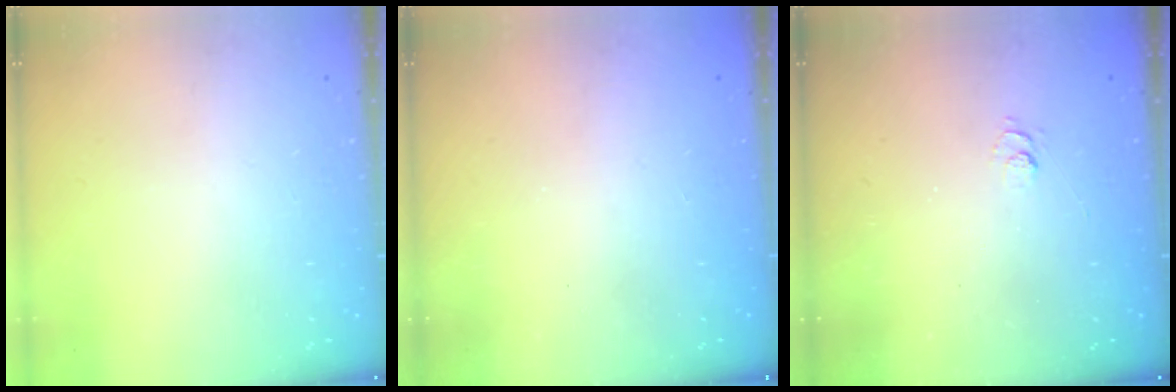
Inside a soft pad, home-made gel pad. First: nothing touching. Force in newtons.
{"total": 2.6, "press": 2.4, "slide": 0.8}
{"total": 2.7, "press": 2.2, "slide": 1.5}